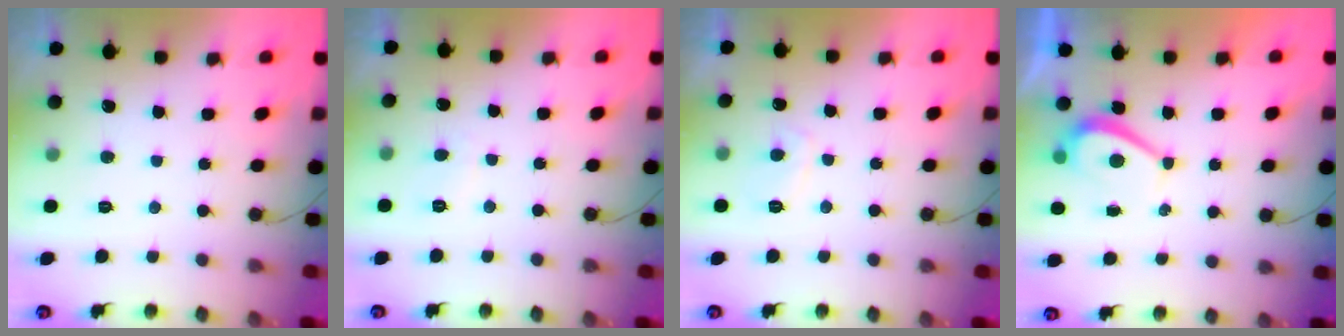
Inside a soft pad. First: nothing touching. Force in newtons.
{"total": 1.6, "press": 1.5, "slide": 0.6}
{"total": 3.2, "press": 3.2, "slide": 0.3}
{"total": 2.2, "press": 2.1, "slide": 0.6}